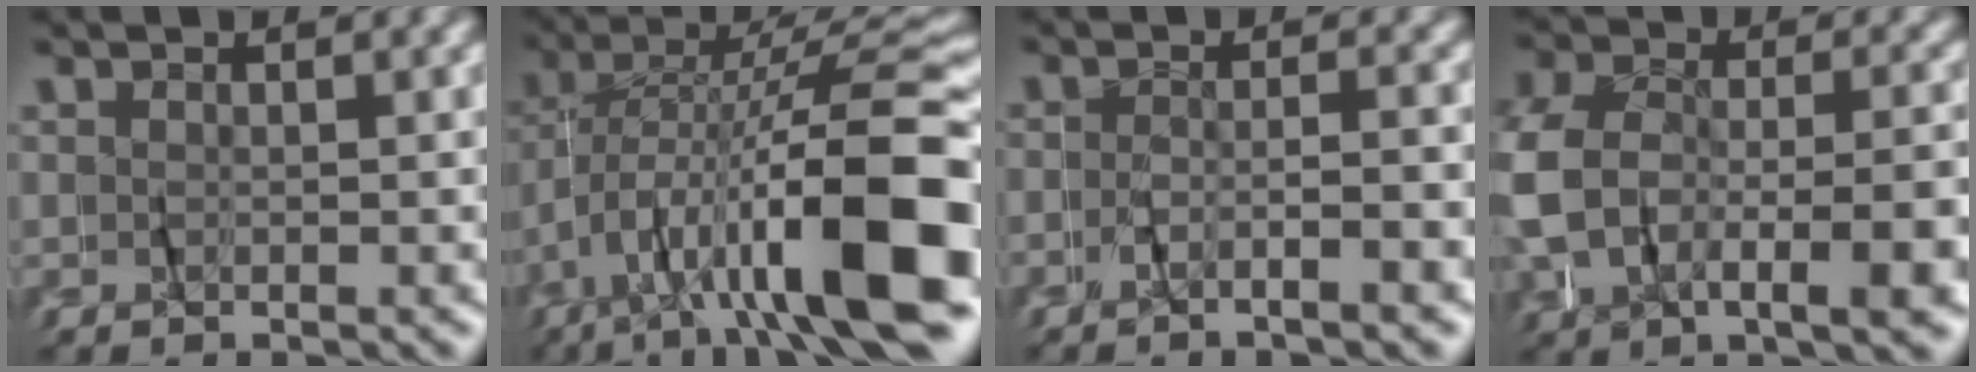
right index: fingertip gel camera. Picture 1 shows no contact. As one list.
[{"total": 14.1, "force": [-6.8, 4.3, 11.5], "torque": [-0.174, -0.018, -0.091]}, {"total": 2.1, "force": [-2.0, 0.3, 0.7], "torque": [-0.021, 0.009, -0.046]}, {"total": 7.3, "force": [-2.0, 4.4, 5.4], "torque": [-0.132, -0.003, -0.038]}]